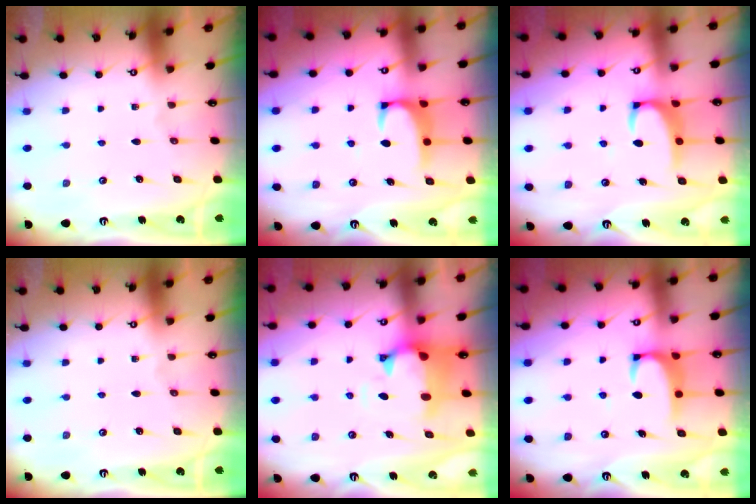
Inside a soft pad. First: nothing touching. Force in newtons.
{"total": 2.0, "press": 1.9, "slide": 0.7}
{"total": 3.5, "press": 3.4, "slide": 0.7}
{"total": 0.0}
{"total": 1.2, "press": 0.1, "slide": 1.2}
{"total": 2.0, "press": 2.0, "slide": 0.3}